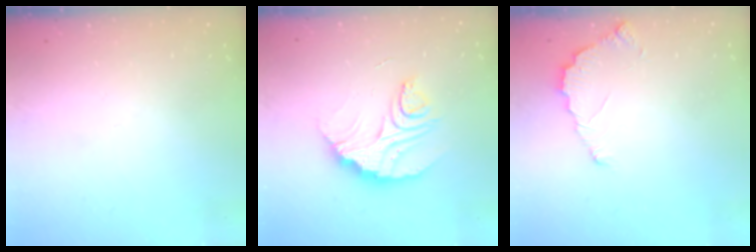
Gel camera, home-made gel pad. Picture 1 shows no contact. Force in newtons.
{"total": 12.0, "press": 12.0, "slide": 0.6}
{"total": 4.6, "press": 4.6, "slide": 0.4}